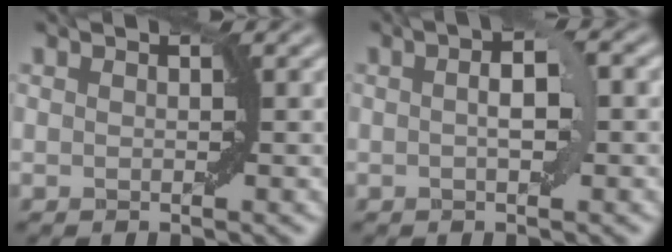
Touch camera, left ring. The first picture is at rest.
{"total": 3.2, "force": [0.3, 0.9, 3.0], "torque": [-0.048, 0.007, 0.002]}